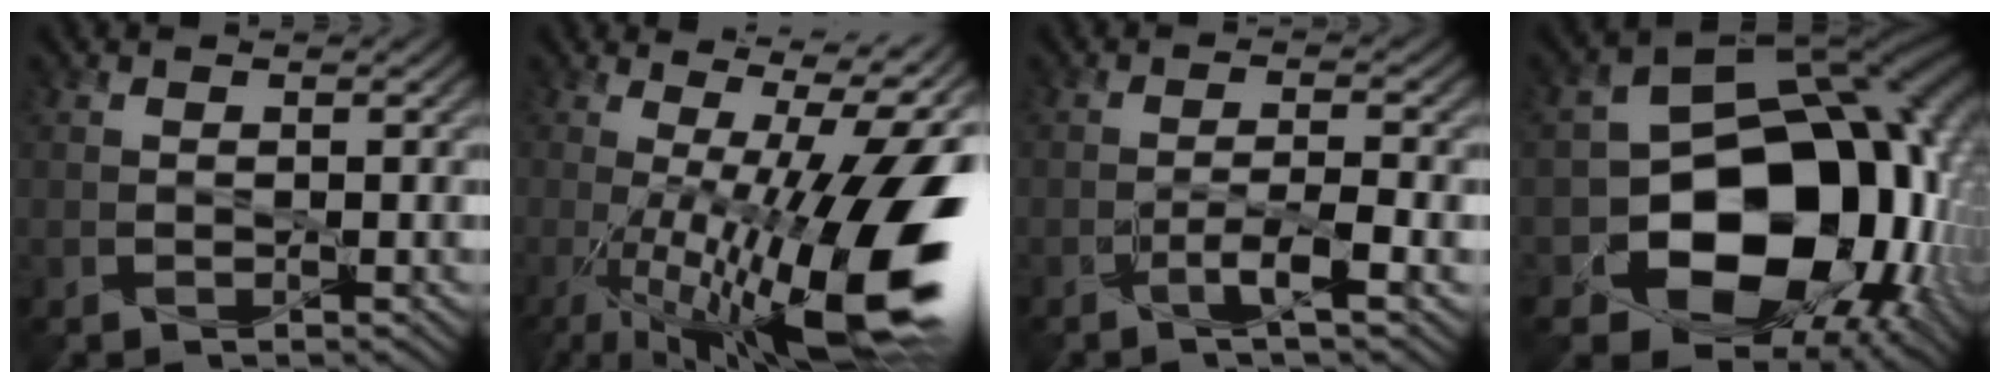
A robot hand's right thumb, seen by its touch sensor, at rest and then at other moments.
{"total": 17.9, "force": [-2.3, 4.0, 17.3], "torque": [-0.238, -0.005, -0.033]}
{"total": 3.1, "force": [-1.9, -0.3, 2.5], "torque": [-0.042, 0.010, -0.035]}
{"total": 18.6, "force": [-4.6, 13.3, 12.1], "torque": [-0.185, -0.036, -0.059]}